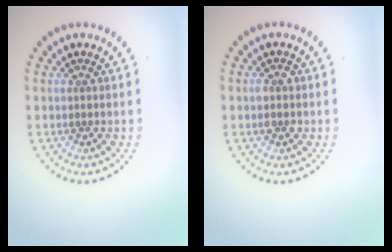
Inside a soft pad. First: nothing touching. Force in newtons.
{"total": 1.2, "press": 1.2, "slide": 0.2}